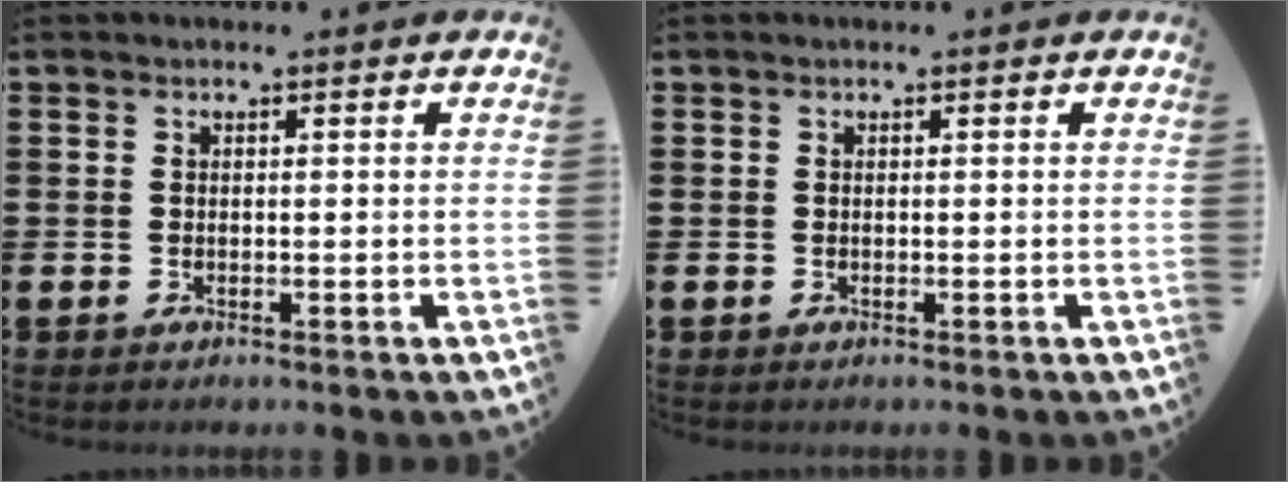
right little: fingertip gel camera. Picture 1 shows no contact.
{"total": 0.0}